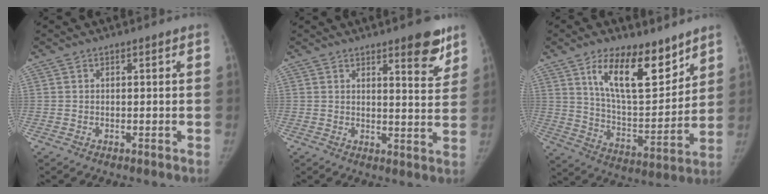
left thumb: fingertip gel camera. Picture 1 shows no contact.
{"total": 7.8, "force": [5.2, 2.1, 5.4], "torque": [-0.047, -0.034, 0.067]}
{"total": 16.8, "force": [10.5, 7.0, 11.2], "torque": [-0.140, -0.073, 0.190]}